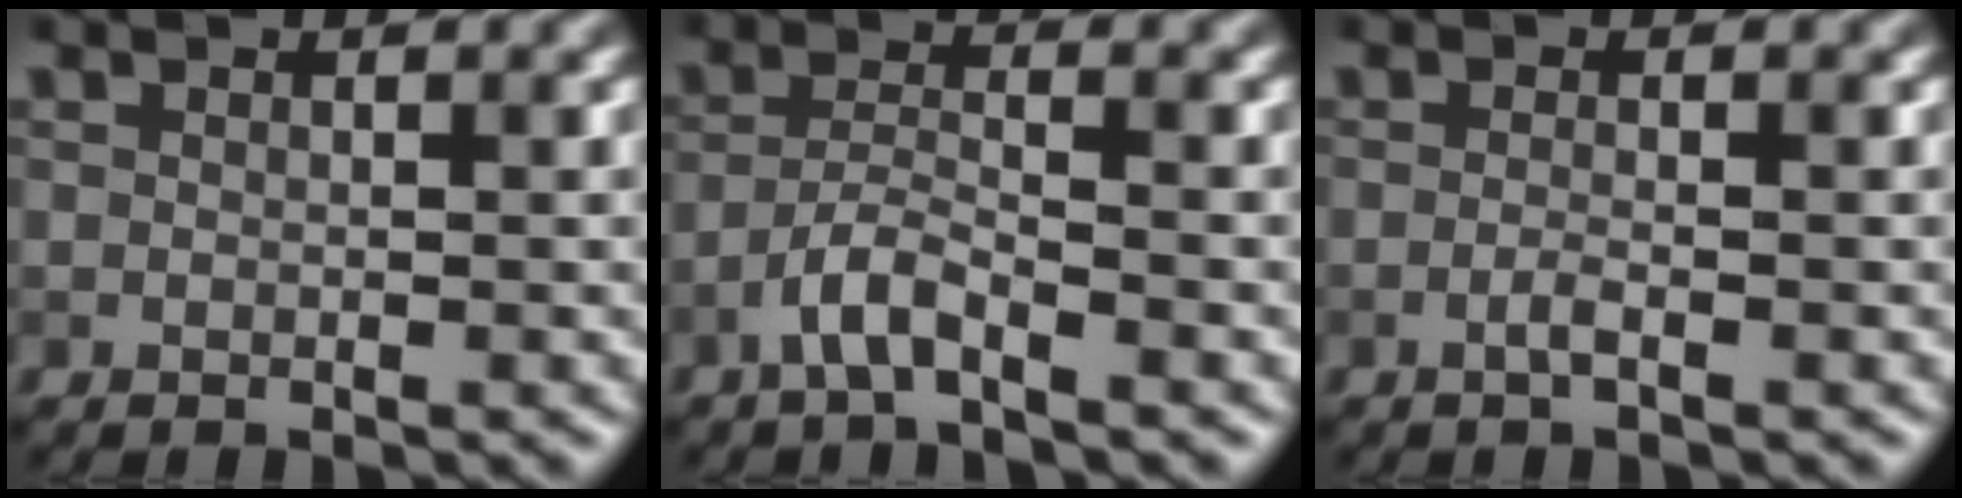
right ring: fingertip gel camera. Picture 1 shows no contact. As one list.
[{"total": 2.7, "force": [-1.9, 0.5, 1.9], "torque": [-0.040, 0.009, -0.044]}, {"total": 1.0, "force": [-0.5, 0.2, 0.9], "torque": [-0.014, 0.002, -0.012]}]